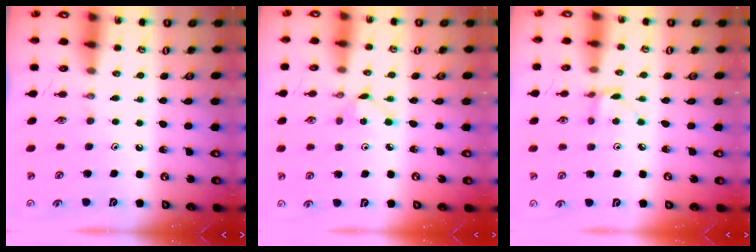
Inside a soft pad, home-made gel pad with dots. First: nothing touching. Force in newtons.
{"total": 3.8, "press": 3.8, "slide": 0.2}
{"total": 2.8, "press": 2.7, "slide": 0.3}